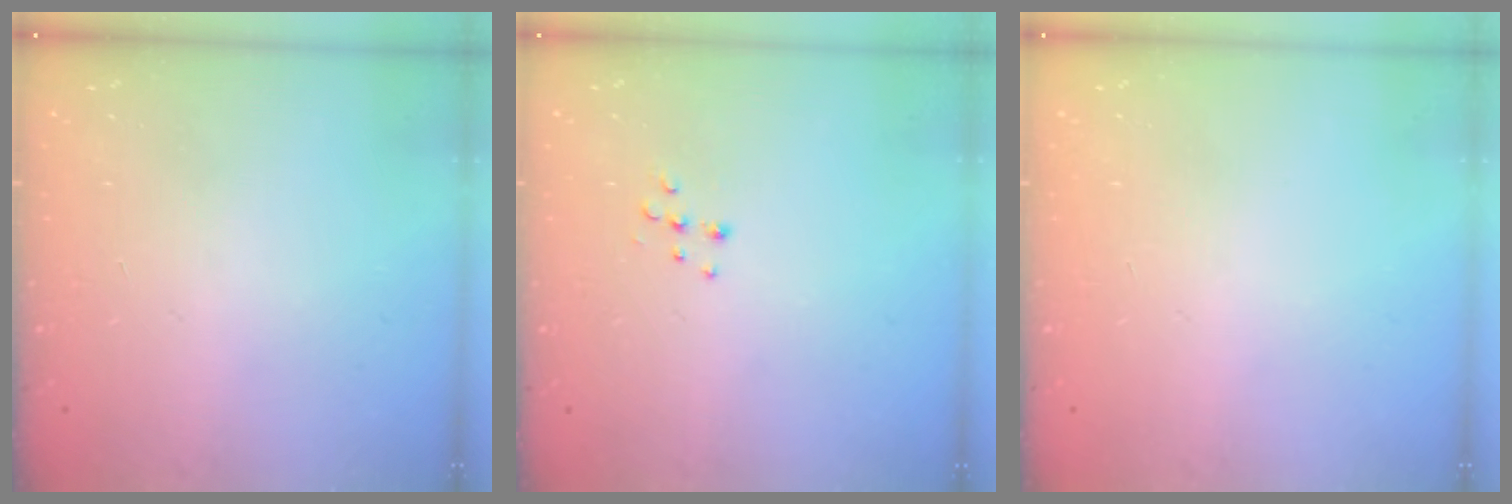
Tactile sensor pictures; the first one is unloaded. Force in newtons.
{"total": 6.7, "press": 6.7, "slide": 0.4}
{"total": 0.0}